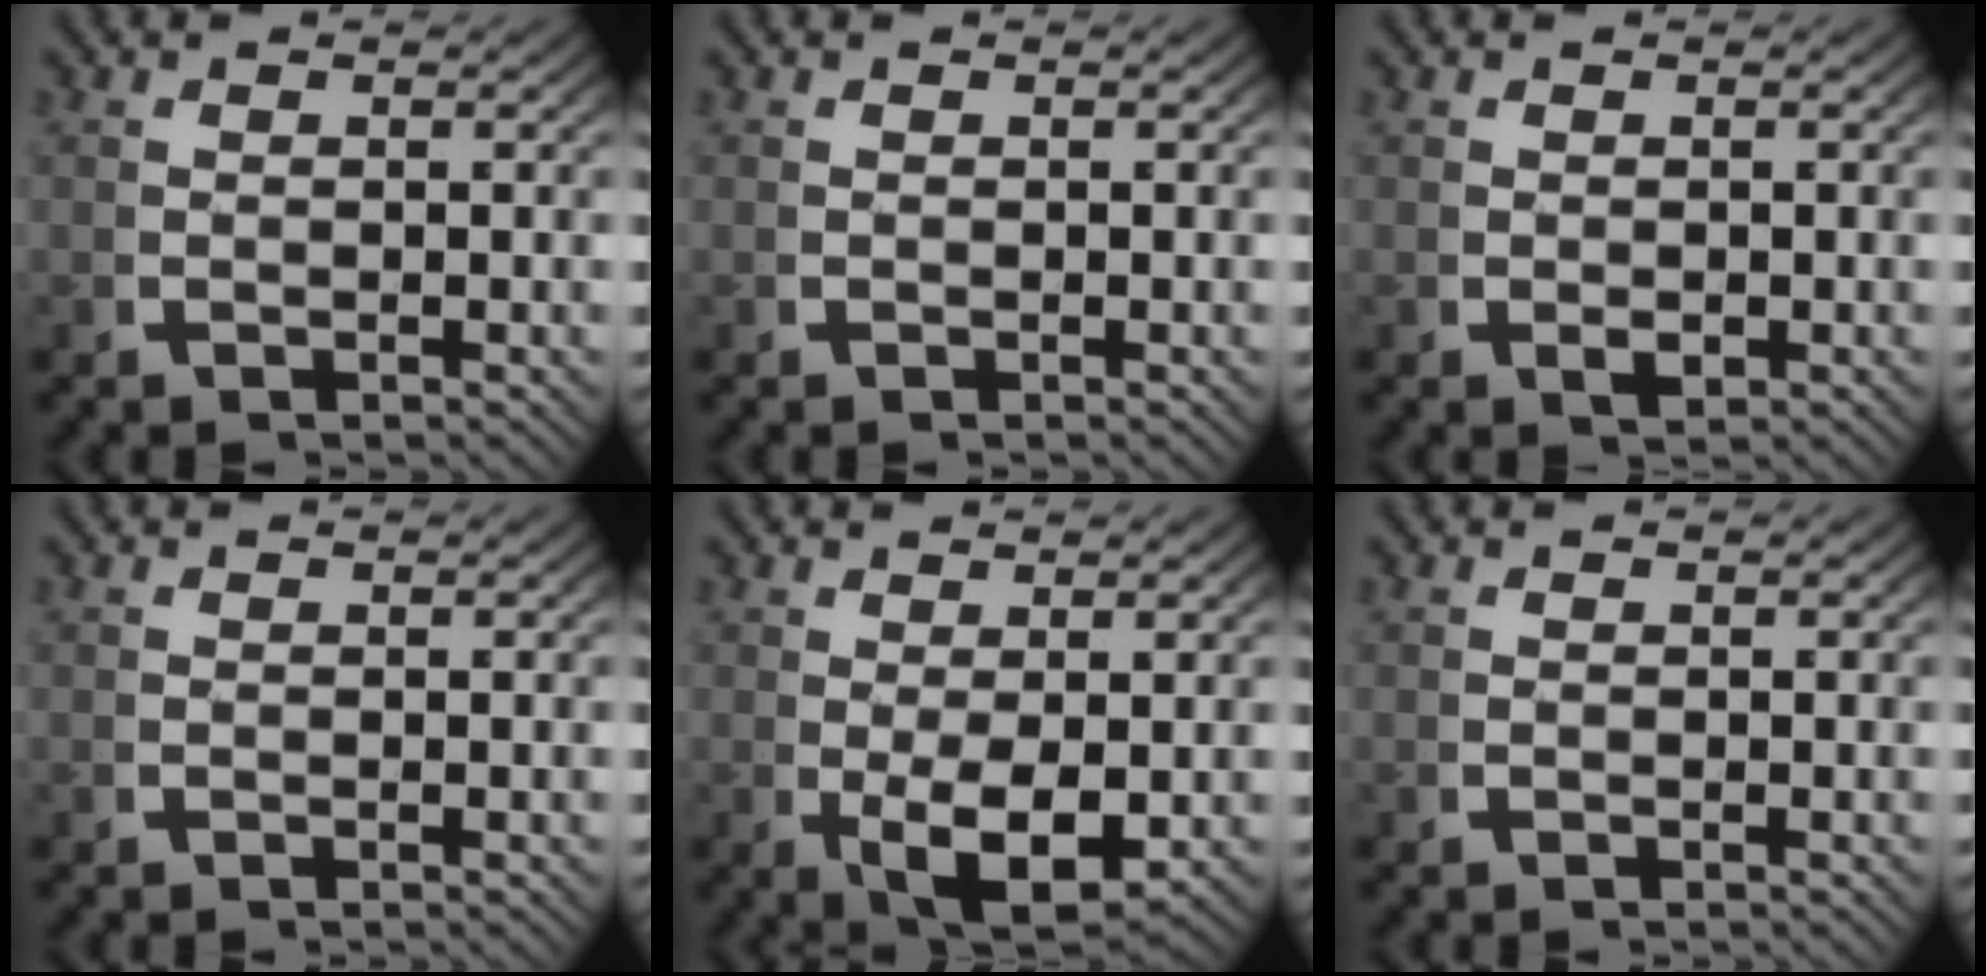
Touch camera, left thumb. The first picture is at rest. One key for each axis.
{"total": 0.0}
{"total": 1.0, "fx": 0.3, "fy": 0.6, "fz": 0.7, "tx": -0.017, "ty": -0.005, "tz": 0.008}
{"total": 0.0}
{"total": 4.7, "fx": -0.1, "fy": 2.7, "fz": 3.9, "tx": -0.080, "ty": -0.026, "tz": 0.015}
{"total": 0.0}